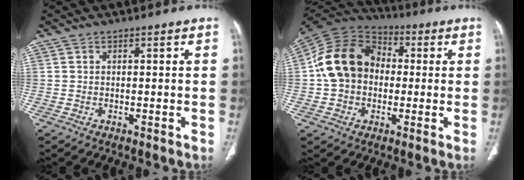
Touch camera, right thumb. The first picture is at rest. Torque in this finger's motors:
{"motor_torque": [1.37, 2.23, 0.70, -0.64, 0.18]}